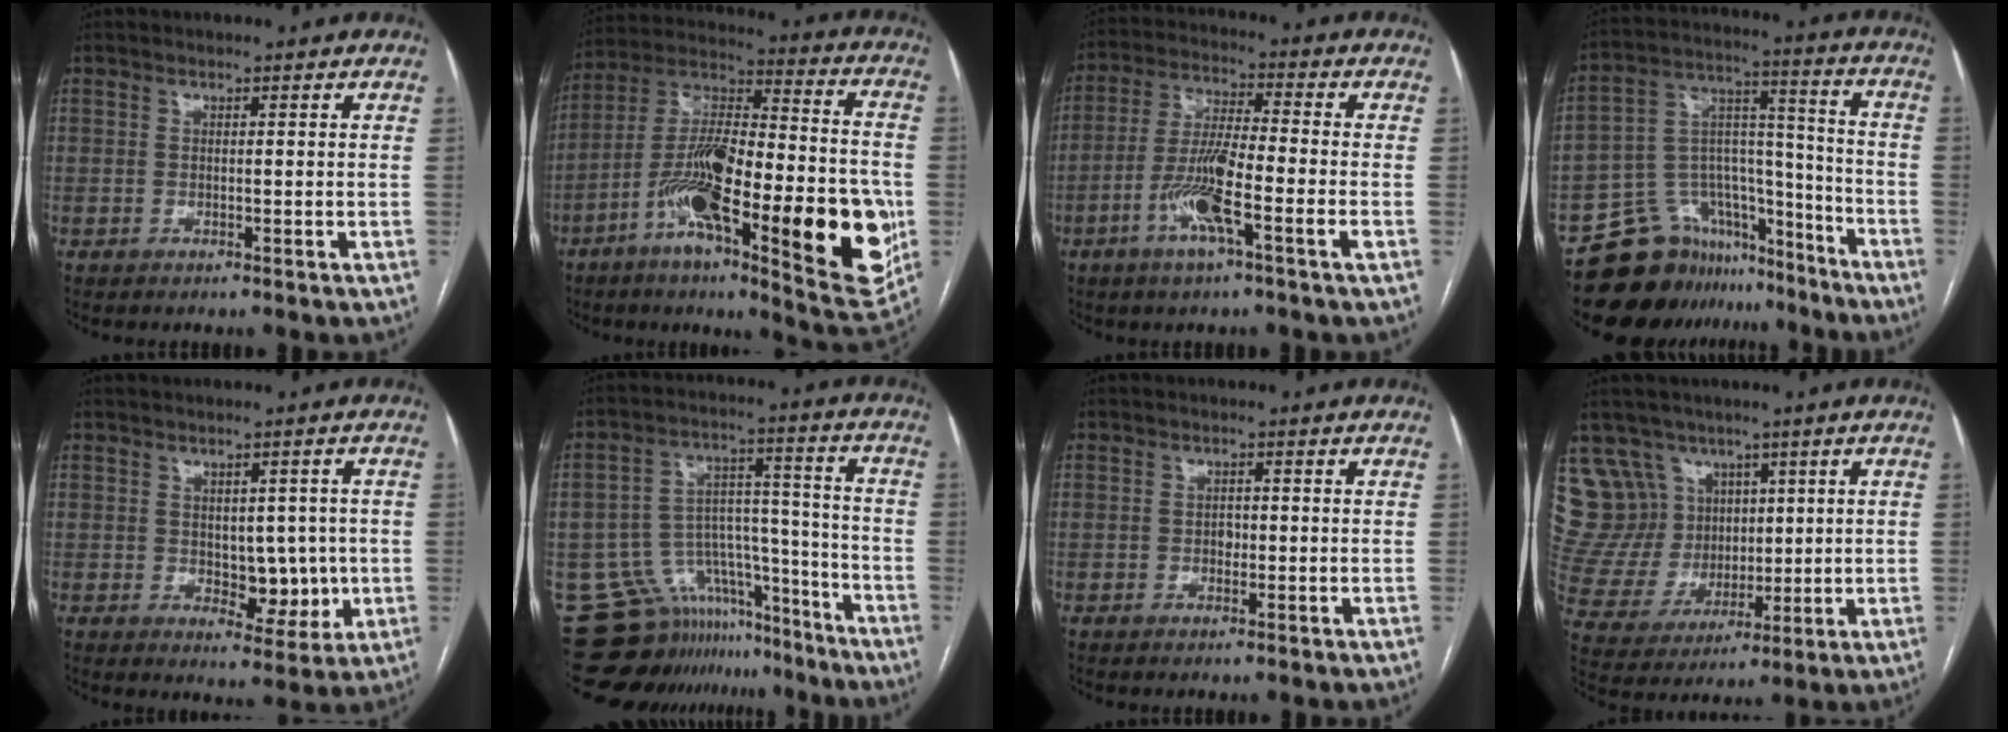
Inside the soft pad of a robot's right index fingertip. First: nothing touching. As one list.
[{"total": 28.3, "force": [-8.4, 6.3, 26.3], "torque": [-0.388, -0.006, -0.124]}, {"total": 10.3, "force": [-4.0, 0.4, 9.5], "torque": [-0.185, -0.003, -0.080]}, {"total": 14.7, "force": [-12.3, 7.8, 2.0], "torque": [-0.022, 0.089, -0.200]}, {"total": 6.2, "force": [-0.2, 3.8, 5.0], "torque": [-0.055, 0.003, 0.009]}, {"total": 14.5, "force": [-12.9, 6.6, 0.7], "torque": [0.000, 0.081, -0.192]}, {"total": 1.1, "force": [-0.2, 0.8, 0.7], "torque": [-0.010, 0.003, -0.003]}, {"total": 13.2, "force": [7.6, 10.6, 2.5], "torque": [-0.073, 0.058, 0.168]}]